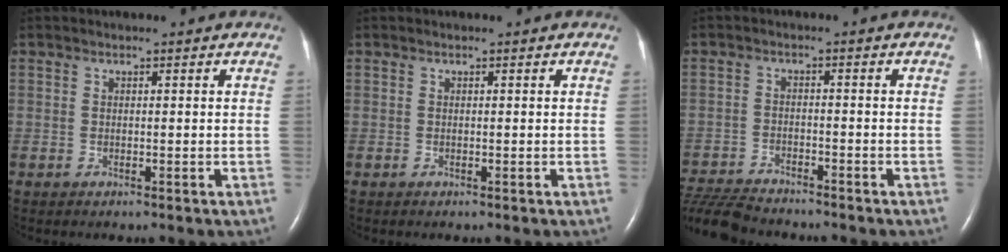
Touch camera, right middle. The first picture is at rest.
{"total": 0.0}
{"total": 9.9, "force": [-9.4, 1.2, 2.9], "torque": [-0.061, -0.008, -0.163]}